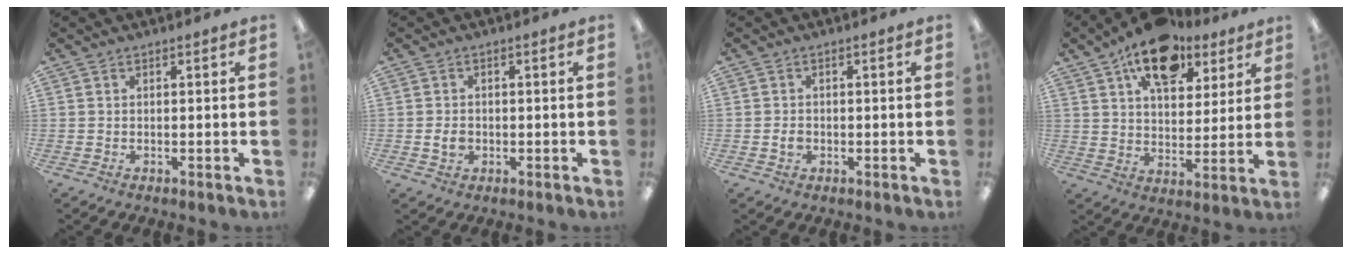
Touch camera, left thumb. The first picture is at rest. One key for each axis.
{"total": 2.5, "fx": -0.3, "fy": 1.9, "fz": 1.6, "tx": -0.029, "ty": 0.003, "tz": -0.005}
{"total": 1.8, "fx": -0.3, "fy": 1.3, "fz": 1.1, "tx": -0.021, "ty": 0.002, "tz": -0.005}
{"total": 15.0, "fx": 9.6, "fy": 8.2, "fz": 8.1, "tx": -0.121, "ty": -0.042, "tz": 0.169}